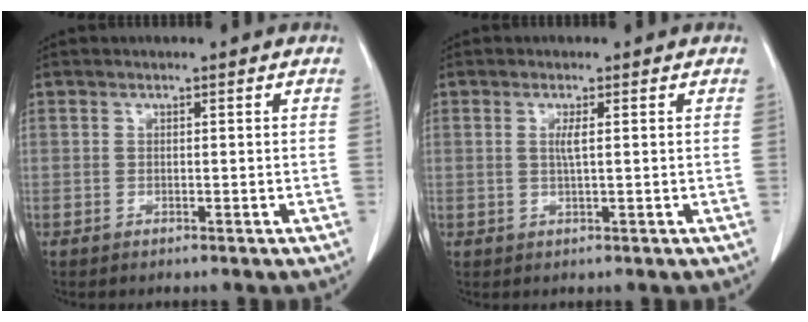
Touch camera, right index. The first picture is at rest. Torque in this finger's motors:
{"motor_torque": [0.19, -0.02, 0.02, 0.02]}